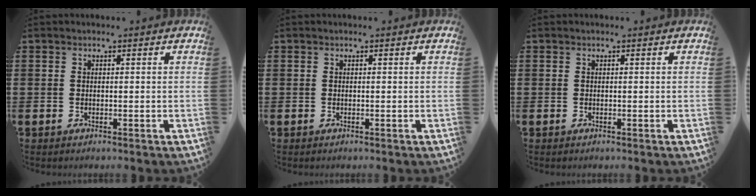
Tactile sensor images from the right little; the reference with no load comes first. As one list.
[{"total": 0.0}, {"total": 0.0}]